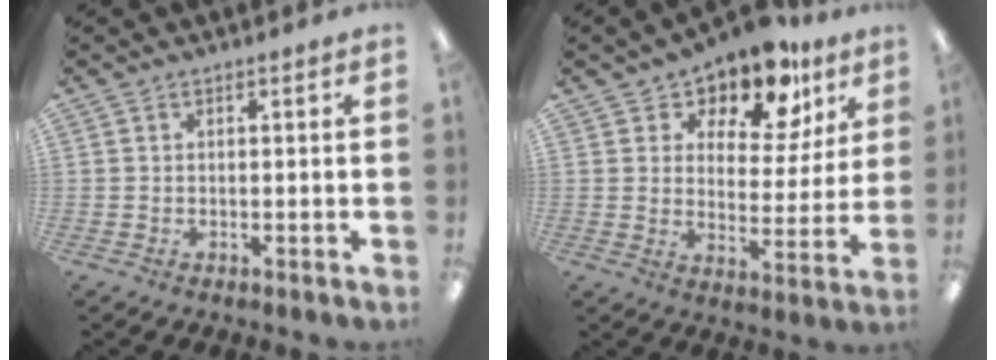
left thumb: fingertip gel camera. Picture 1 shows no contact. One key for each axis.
{"total": 12.5, "fx": 10.5, "fy": 4.9, "fz": 4.8, "tx": -0.092, "ty": -0.073, "tz": 0.185}